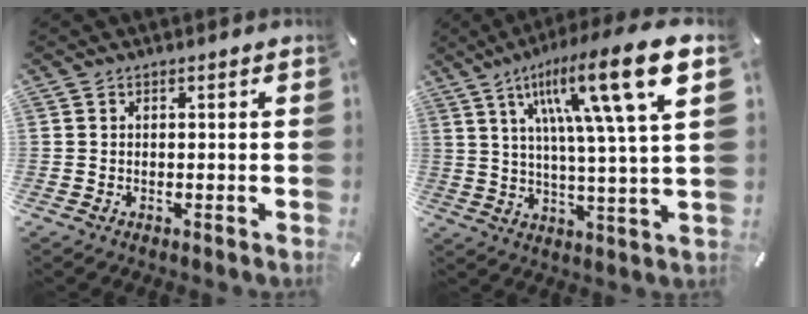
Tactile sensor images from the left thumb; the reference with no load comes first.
{"total": 20.9, "force": [9.0, 3.1, 18.6], "torque": [-0.310, -0.037, 0.119]}